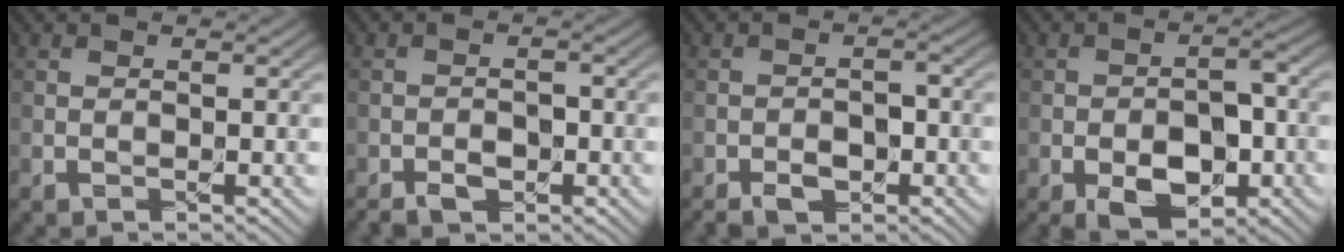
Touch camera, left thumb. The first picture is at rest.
{"total": 3.4, "force": [-2.3, 2.0, 1.4], "torque": [-0.011, 0.003, -0.038]}
{"total": 4.6, "force": [-3.0, 2.7, 2.2], "torque": [-0.016, 0.001, -0.048]}
{"total": 8.2, "force": [-3.9, 4.4, 5.6], "torque": [-0.081, -0.006, -0.065]}